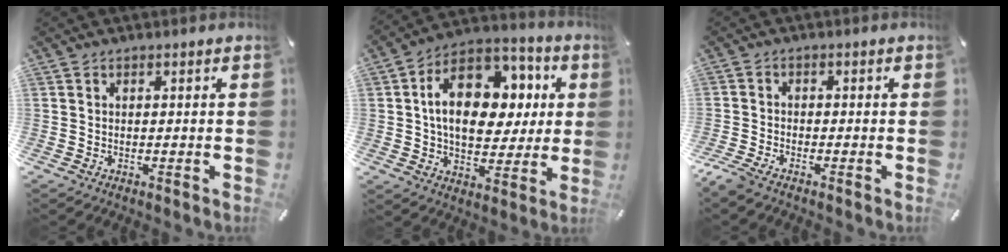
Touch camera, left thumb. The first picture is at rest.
{"total": 17.3, "force": [3.3, 12.2, 11.8], "torque": [-0.191, -0.007, 0.061]}
{"total": 2.8, "force": [-2.3, 0.7, 1.3], "torque": [-0.042, 0.002, -0.050]}